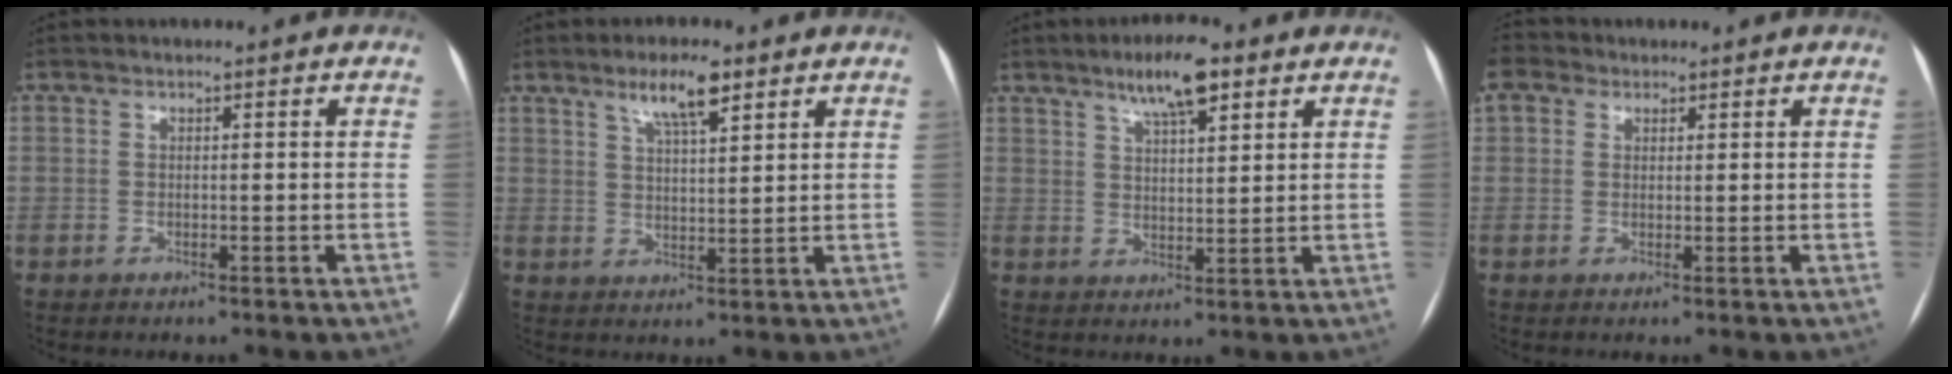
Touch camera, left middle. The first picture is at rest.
{"total": 6.1, "force": [4.0, 1.1, 4.5], "torque": [-0.085, 0.005, 0.069]}
{"total": 7.3, "force": [4.7, 1.6, 5.3], "torque": [-0.096, 0.008, 0.079]}
{"total": 1.7, "force": [1.2, 1.2, 0.2], "torque": [-0.008, 0.014, 0.025]}